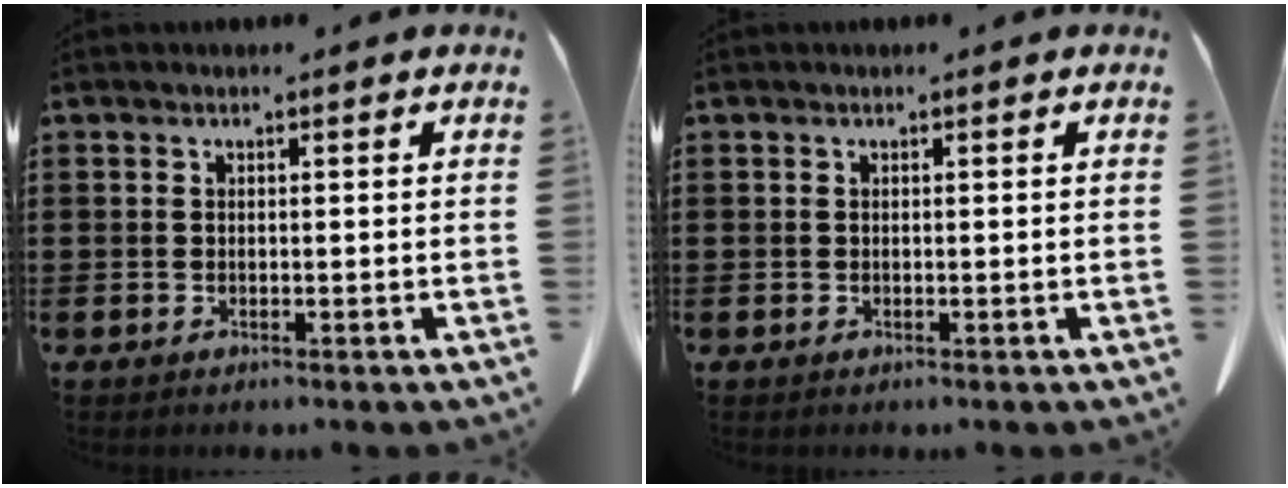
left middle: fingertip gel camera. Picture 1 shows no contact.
{"total": 0.0}